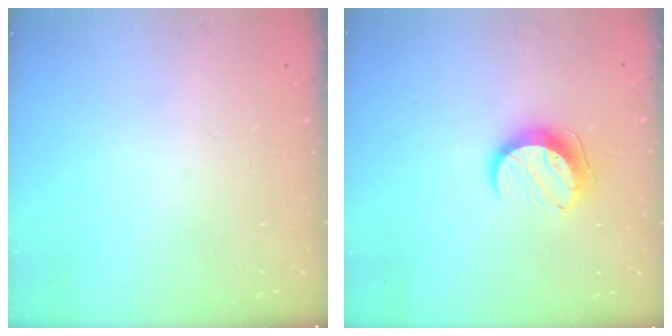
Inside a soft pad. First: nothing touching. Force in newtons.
{"total": 9.6, "press": 9.6, "slide": 0.3}